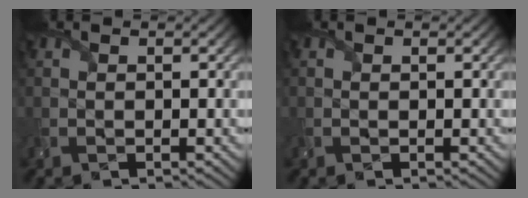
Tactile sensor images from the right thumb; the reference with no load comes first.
{"total": 0.0}